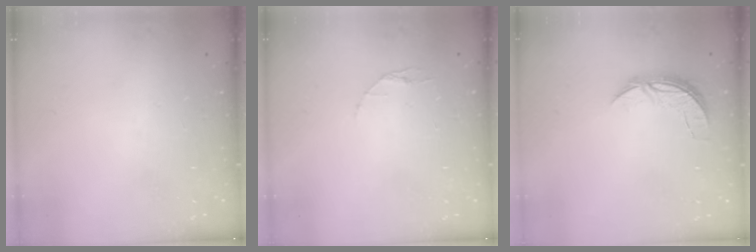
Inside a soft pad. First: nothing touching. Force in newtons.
{"total": 3.5, "press": 3.4, "slide": 0.4}
{"total": 5.5, "press": 5.5, "slide": 0.3}